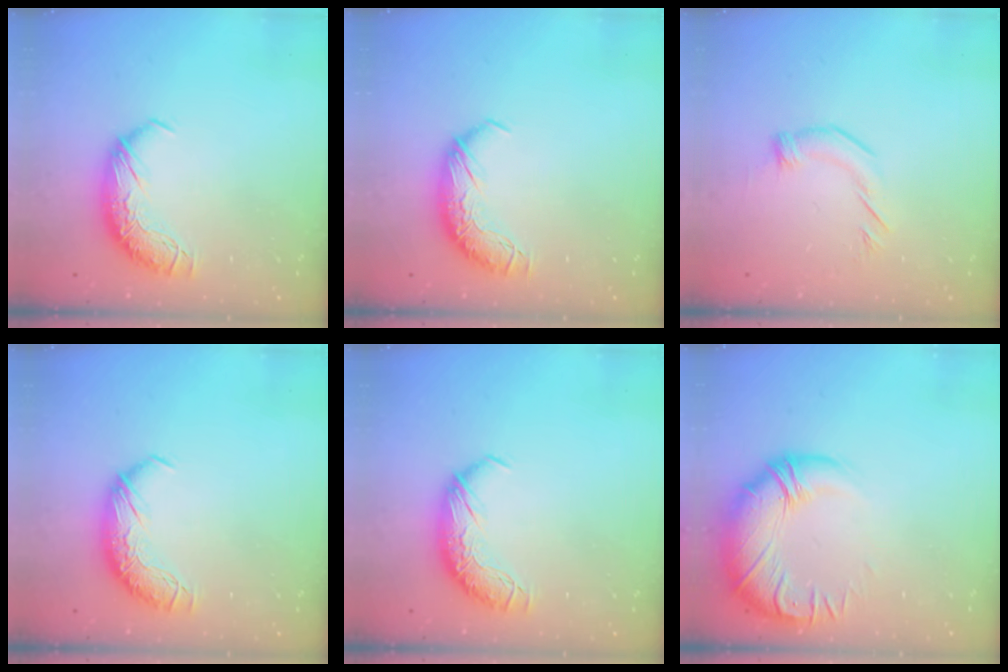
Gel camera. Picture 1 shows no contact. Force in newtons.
{"total": 0.0}
{"total": 4.8, "press": 4.7, "slide": 0.5}
{"total": 0.0}
{"total": 0.0}
{"total": 3.9, "press": 1.8, "slide": 3.4}